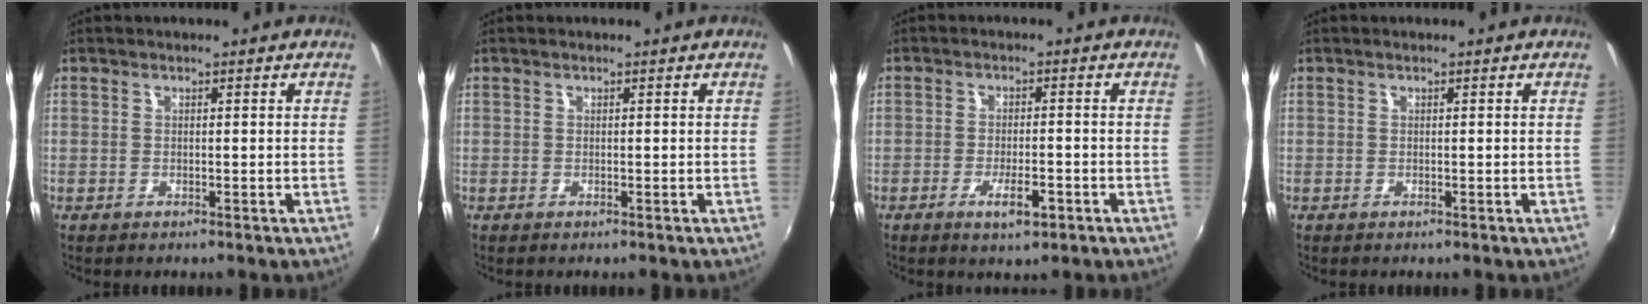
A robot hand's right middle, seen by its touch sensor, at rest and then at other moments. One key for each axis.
{"total": 0.0}
{"total": 4.5, "fx": -2.4, "fy": 1.4, "fz": 3.5, "tx": -0.074, "ty": -0.008, "tz": -0.039}
{"total": 0.0}